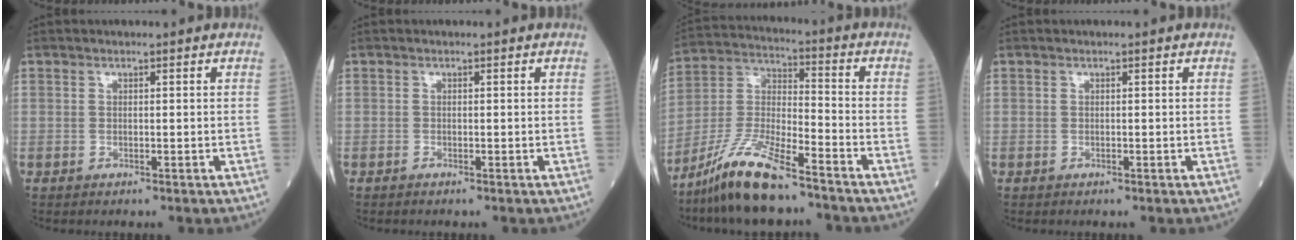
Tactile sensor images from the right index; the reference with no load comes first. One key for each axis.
{"total": 0.0}
{"total": 12.8, "fx": -9.7, "fy": 1.8, "fz": 8.1, "tx": -0.173, "ty": -0.014, "tz": -0.182}
{"total": 0.0}